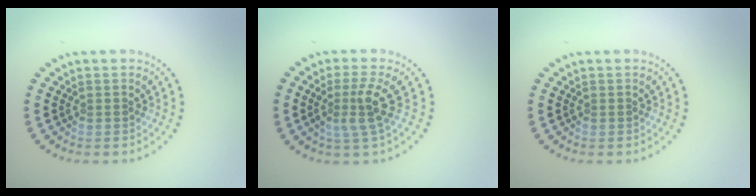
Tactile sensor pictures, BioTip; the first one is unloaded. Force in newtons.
{"total": 3.0, "press": 2.2, "slide": 2.1}
{"total": 0.0}